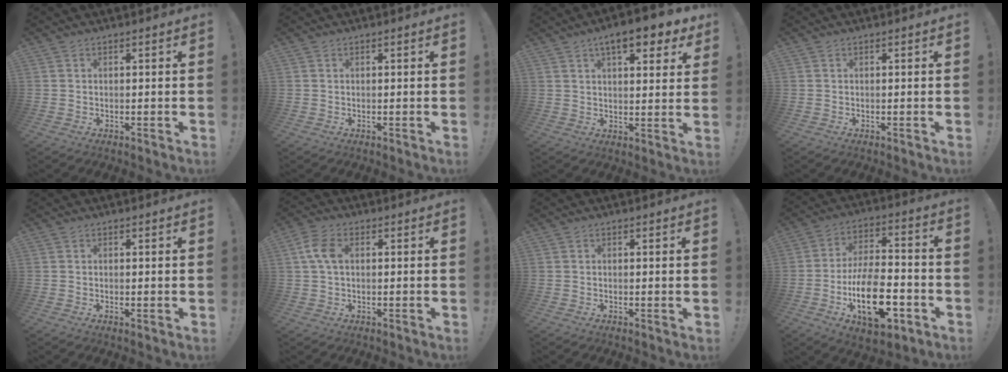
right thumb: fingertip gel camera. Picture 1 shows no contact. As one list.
[{"total": 0.0}, {"total": 9.6, "force": [5.8, 2.9, 7.1], "torque": [-0.095, -0.029, 0.095]}, {"total": 0.0}, {"total": 0.6, "force": [0.2, 0.0, 0.5], "torque": [-0.004, -0.003, 0.003]}, {"total": 6.5, "force": [1.1, 4.0, 5.0], "torque": [-0.101, 0.006, 0.020]}, {"total": 0.6, "force": [0.2, -0.2, 0.5], "torque": [-0.004, -0.003, 0.003]}, {"total": 20.9, "force": [-7.5, 10.6, 16.4], "torque": [-0.286, 0.037, -0.116]}]